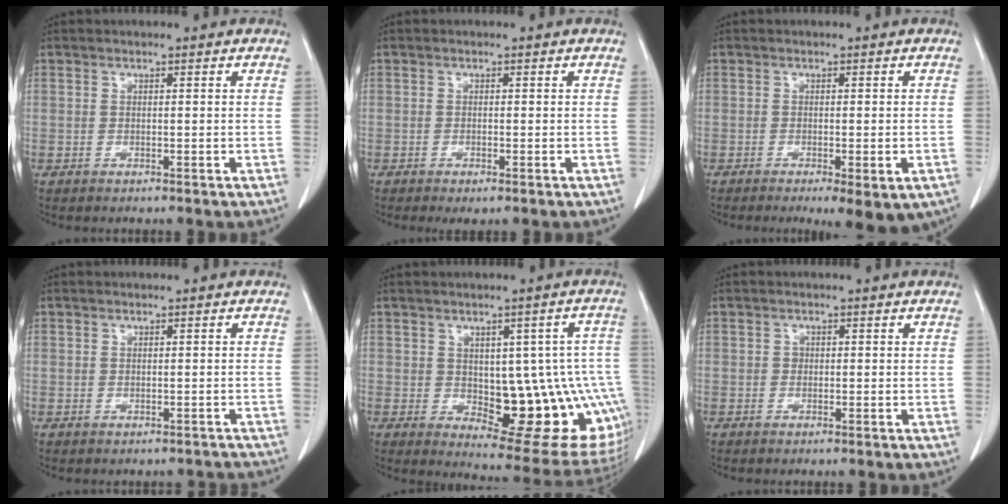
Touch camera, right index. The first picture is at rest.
{"total": 1.5, "force": [-0.9, 0.3, 1.2], "torque": [-0.022, -0.006, -0.009]}
{"total": 6.4, "force": [-3.4, 1.6, 5.1], "torque": [-0.056, -0.014, -0.045]}
{"total": 1.5, "force": [-0.9, 1.1, 0.1], "torque": [0.003, 0.010, -0.009]}
{"total": 17.5, "force": [-2.3, 6.8, 15.9], "torque": [-0.134, 0.018, -0.001]}
{"total": 0.6, "force": [0.0, 0.6, 0.2], "torque": [0.001, 0.002, -0.001]}